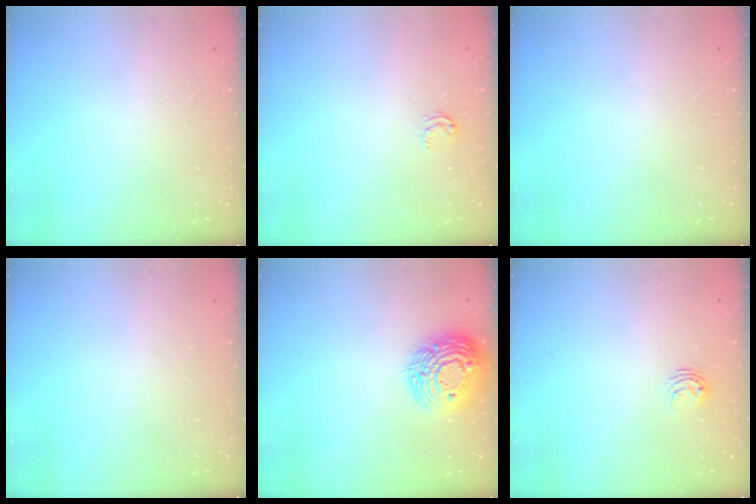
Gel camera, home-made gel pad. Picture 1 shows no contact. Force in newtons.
{"total": 3.2, "press": 3.1, "slide": 0.7}
{"total": 0.0}
{"total": 0.0}
{"total": 16.4, "press": 16.3, "slide": 1.4}
{"total": 3.7, "press": 3.6, "slide": 0.4}